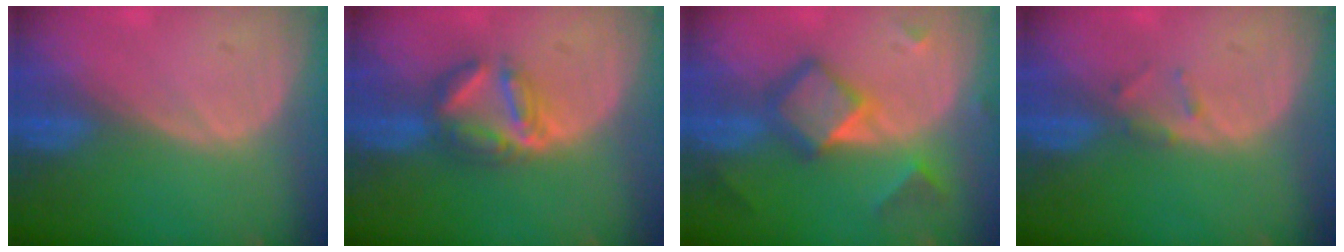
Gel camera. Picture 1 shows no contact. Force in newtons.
{"total": 5.9, "press": 5.8, "slide": 1.4}
{"total": 7.1, "press": 7.1, "slide": 0.5}
{"total": 1.3, "press": 1.3, "slide": 0.4}